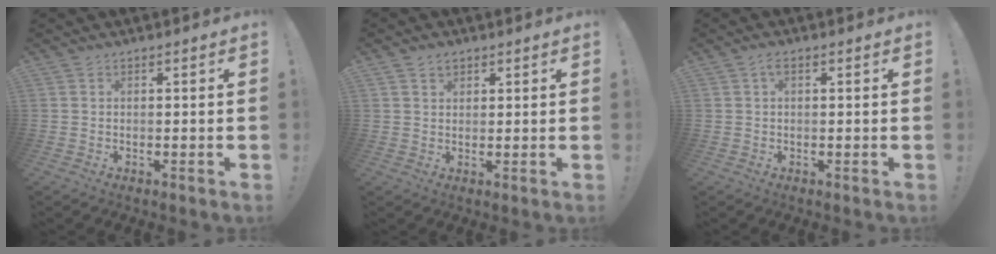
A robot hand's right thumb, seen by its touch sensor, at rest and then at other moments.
{"total": 2.6, "force": [1.7, 1.8, 1.0], "torque": [-0.011, -0.005, 0.030]}
{"total": 1.8, "force": [0.5, 0.9, 1.4], "torque": [-0.029, 0.005, 0.006]}